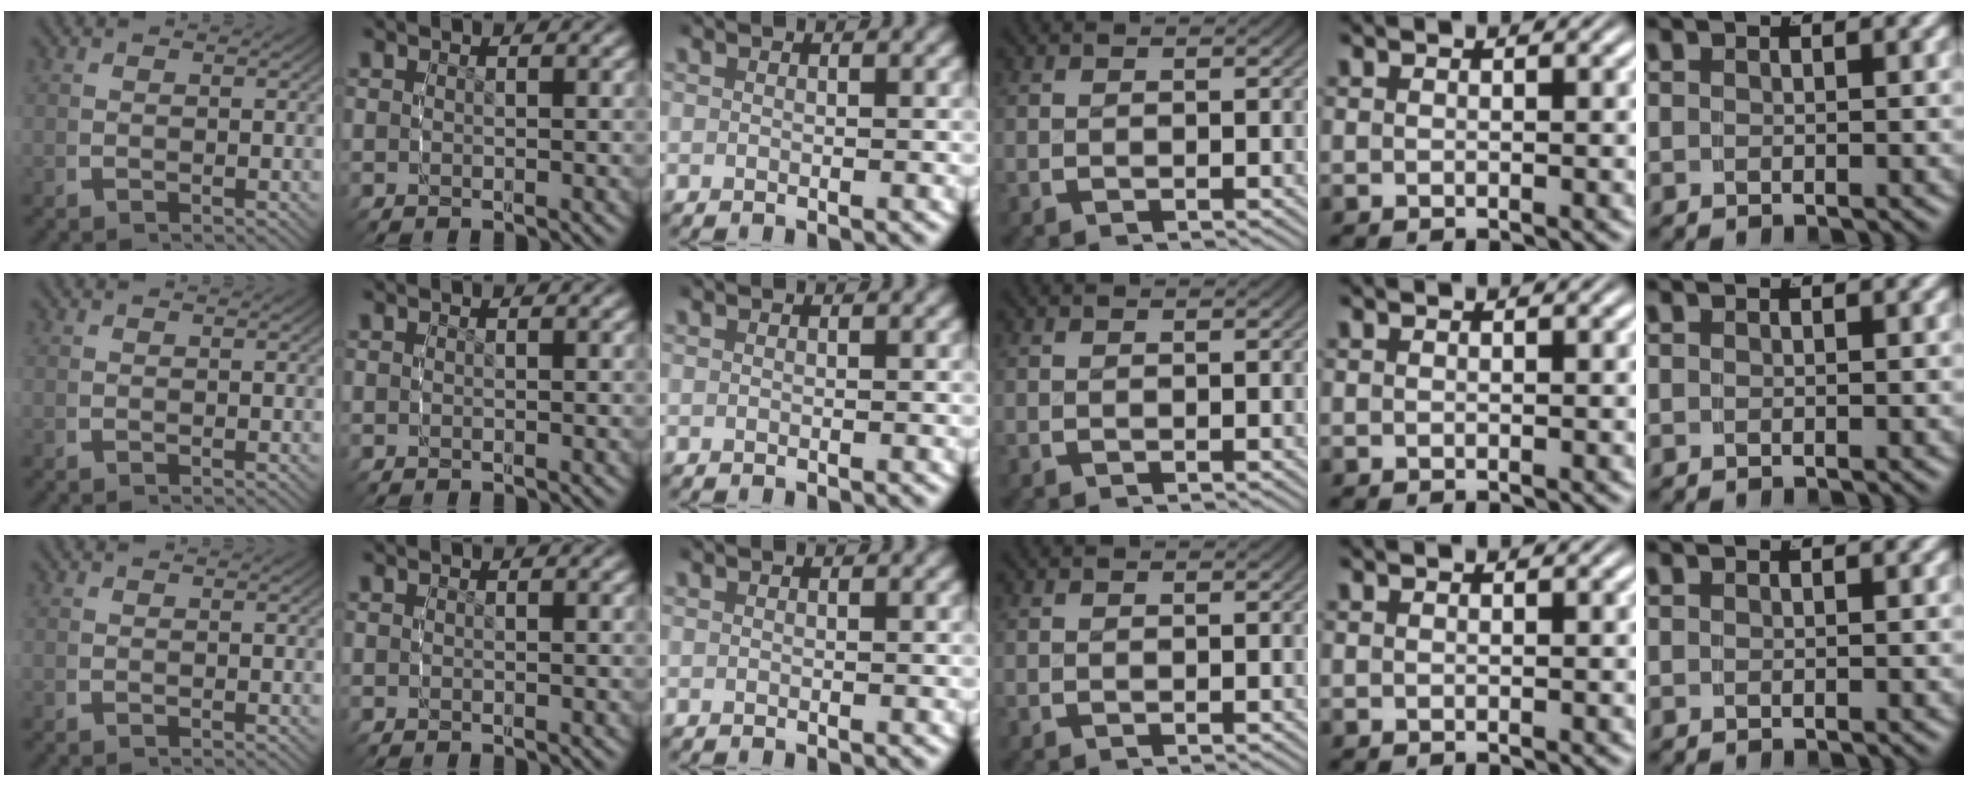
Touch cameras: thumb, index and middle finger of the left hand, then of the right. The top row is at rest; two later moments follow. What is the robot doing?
{"motion": "grasp_and_lifting", "object": "ethernet cable"}